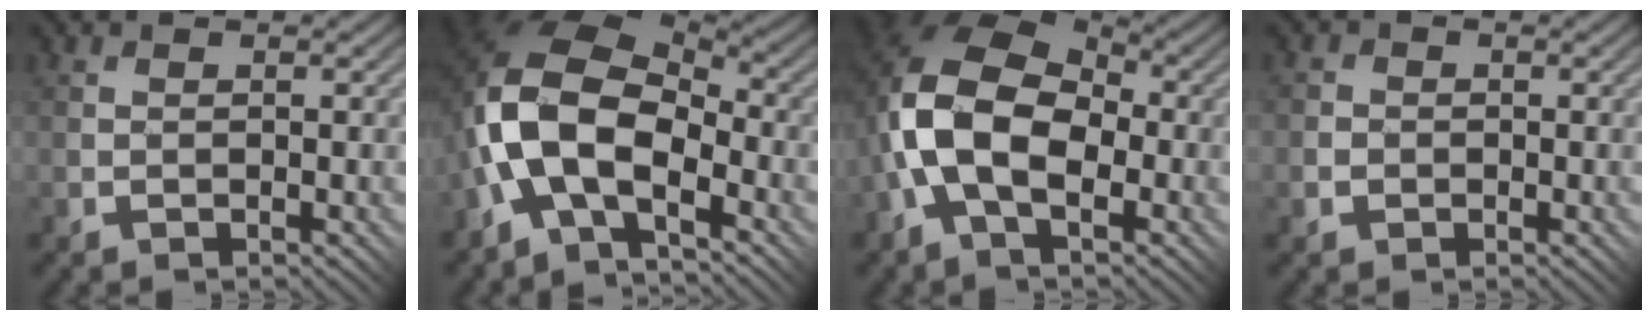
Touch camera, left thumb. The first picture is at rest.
{"total": 13.9, "force": [-3.4, 8.1, 10.8], "torque": [-0.235, -0.008, -0.069]}
{"total": 13.0, "force": [-2.2, 8.2, 9.9], "torque": [-0.209, 0.000, -0.055]}
{"total": 2.8, "force": [-0.5, 2.8, 0.2], "torque": [-0.003, 0.014, -0.026]}